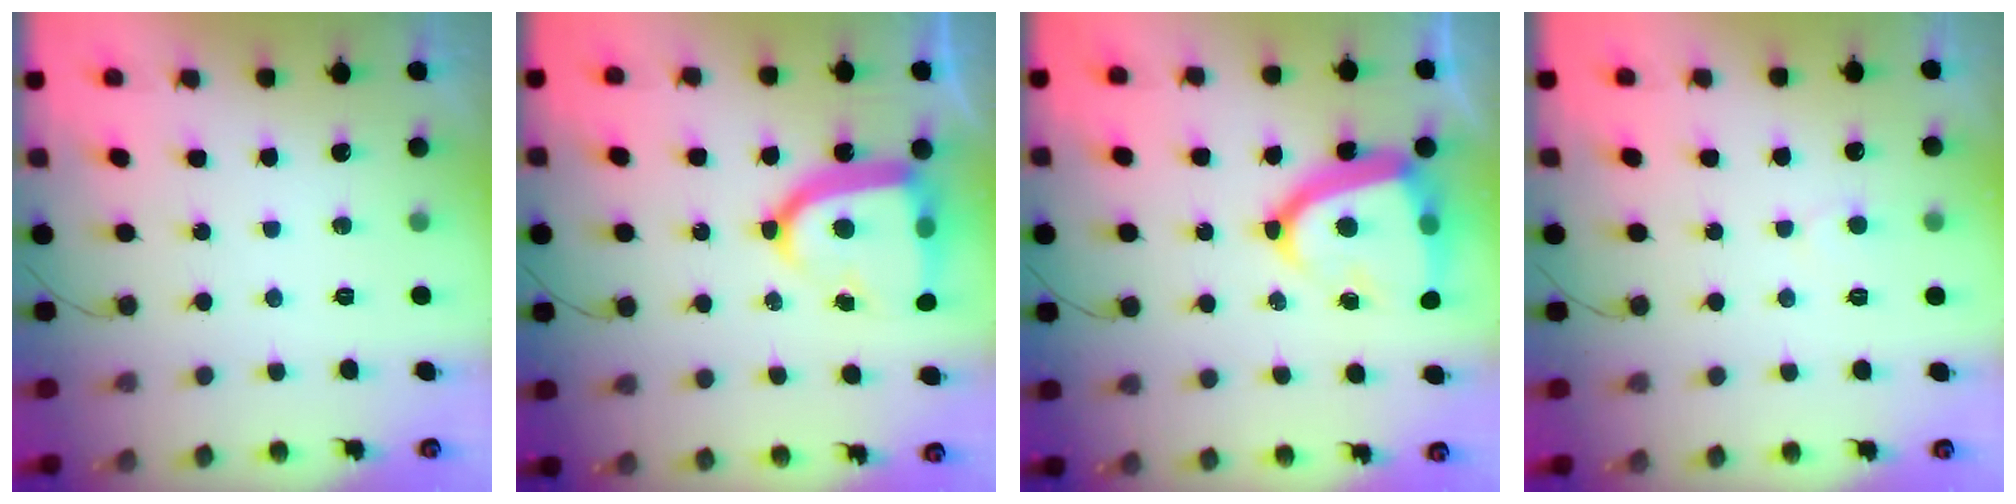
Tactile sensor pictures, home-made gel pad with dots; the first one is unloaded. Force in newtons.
{"total": 17.9, "press": 17.8, "slide": 1.7}
{"total": 17.3, "press": 17.2, "slide": 1.6}
{"total": 4.5, "press": 4.4, "slide": 0.3}